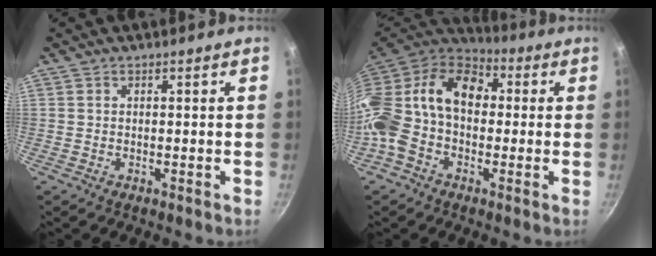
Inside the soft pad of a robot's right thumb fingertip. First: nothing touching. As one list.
[{"total": 19.7, "force": [0.6, 14.0, 13.8], "torque": [-0.261, 0.048, -0.012]}]